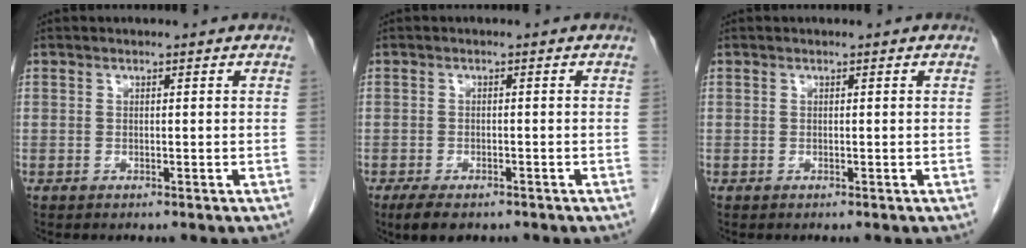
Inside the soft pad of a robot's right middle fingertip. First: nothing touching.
{"total": 4.7, "force": [-3.3, 1.9, 2.7], "torque": [-0.046, -0.009, -0.047]}
{"total": 0.0}